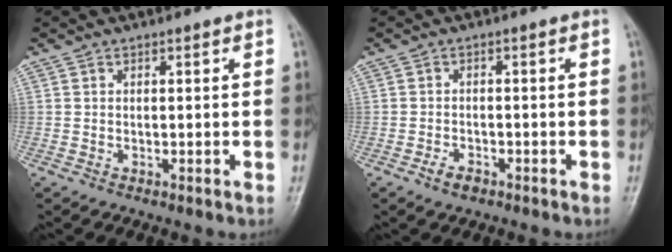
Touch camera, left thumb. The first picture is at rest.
{"total": 2.5, "force": [-1.6, 1.4, 1.4], "torque": [-0.025, 0.008, -0.026]}